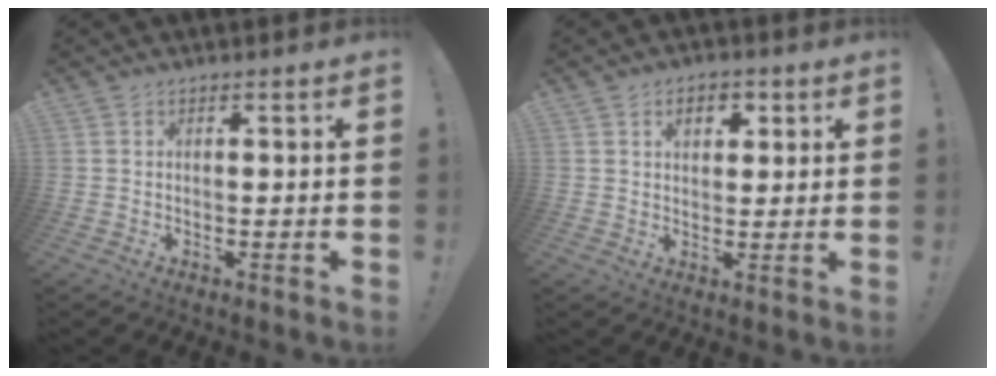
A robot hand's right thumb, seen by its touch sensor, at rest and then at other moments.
{"total": 5.6, "force": [2.3, 3.9, 3.4], "torque": [-0.043, 0.001, 0.036]}